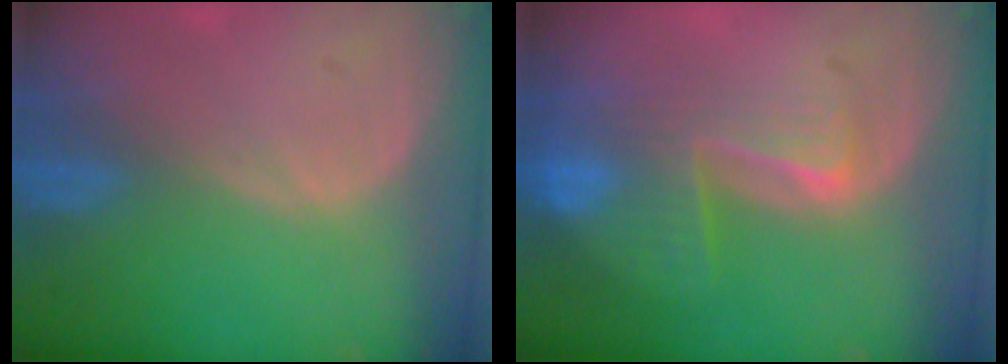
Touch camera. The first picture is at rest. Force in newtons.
{"total": 8.5, "press": 7.1, "slide": 4.6}